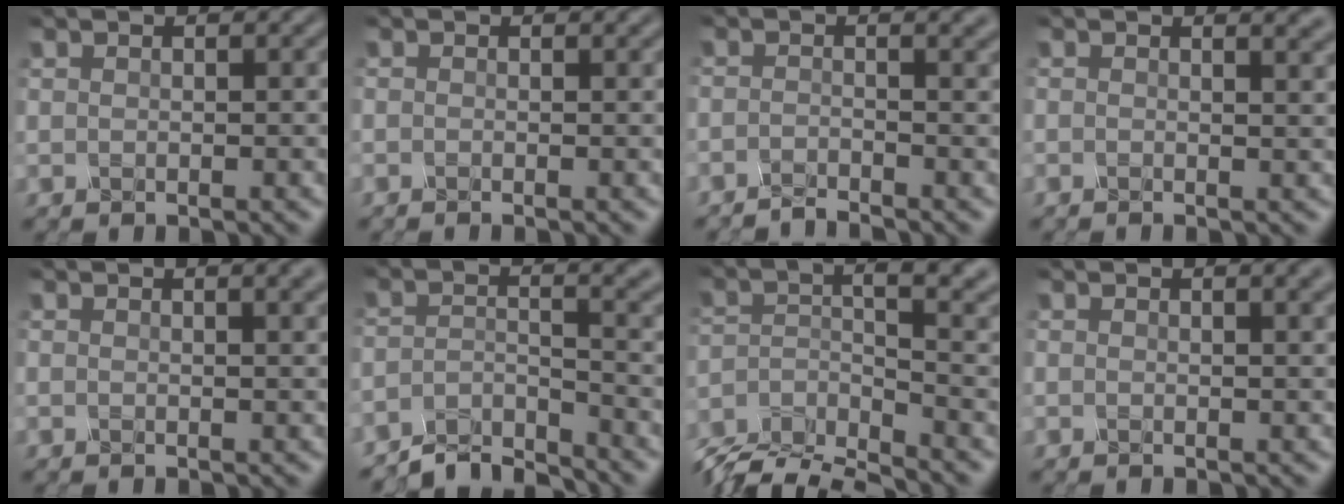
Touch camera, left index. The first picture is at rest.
{"total": 0.6, "force": [-0.5, 0.1, 0.3], "torque": [0.002, -0.010, -0.009]}
{"total": 2.3, "force": [-2.0, 0.4, 1.1], "torque": [-0.003, -0.005, -0.046]}
{"total": 3.4, "force": [1.0, 1.8, 2.7], "torque": [-0.001, 0.023, -0.020]}
{"total": 4.6, "force": [2.5, 2.2, 3.3], "torque": [-0.006, 0.030, -0.001]}
{"total": 4.3, "force": [-4.2, 0.7, 1.0], "torque": [-0.009, -0.001, -0.089]}
{"total": 9.1, "force": [-7.1, 2.4, 5.2], "torque": [-0.075, -0.006, -0.137]}
{"total": 4.0, "force": [2.2, 1.8, 2.8], "torque": [-0.003, 0.020, 0.002]}